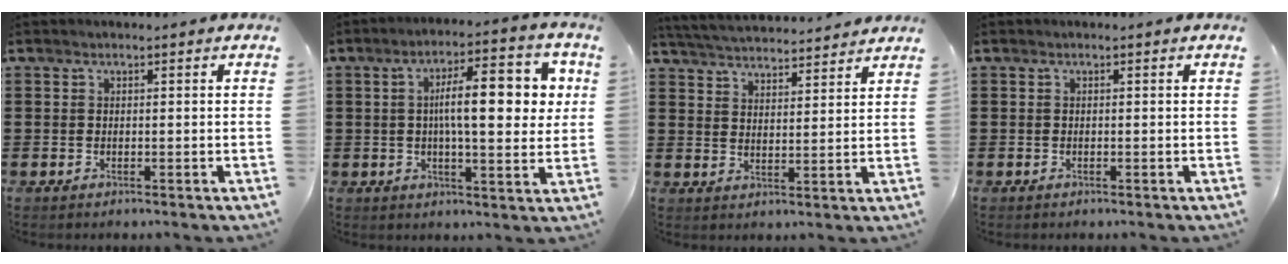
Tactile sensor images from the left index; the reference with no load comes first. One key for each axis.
{"total": 11.7, "fx": 1.9, "fy": 3.6, "fz": 11.0, "tx": -0.172, "ty": 0.004, "tz": 0.022}
{"total": 4.7, "fx": 4.6, "fy": 0.1, "fz": 0.7, "tx": -0.032, "ty": -0.026, "tz": 0.080}
{"total": 0.0}